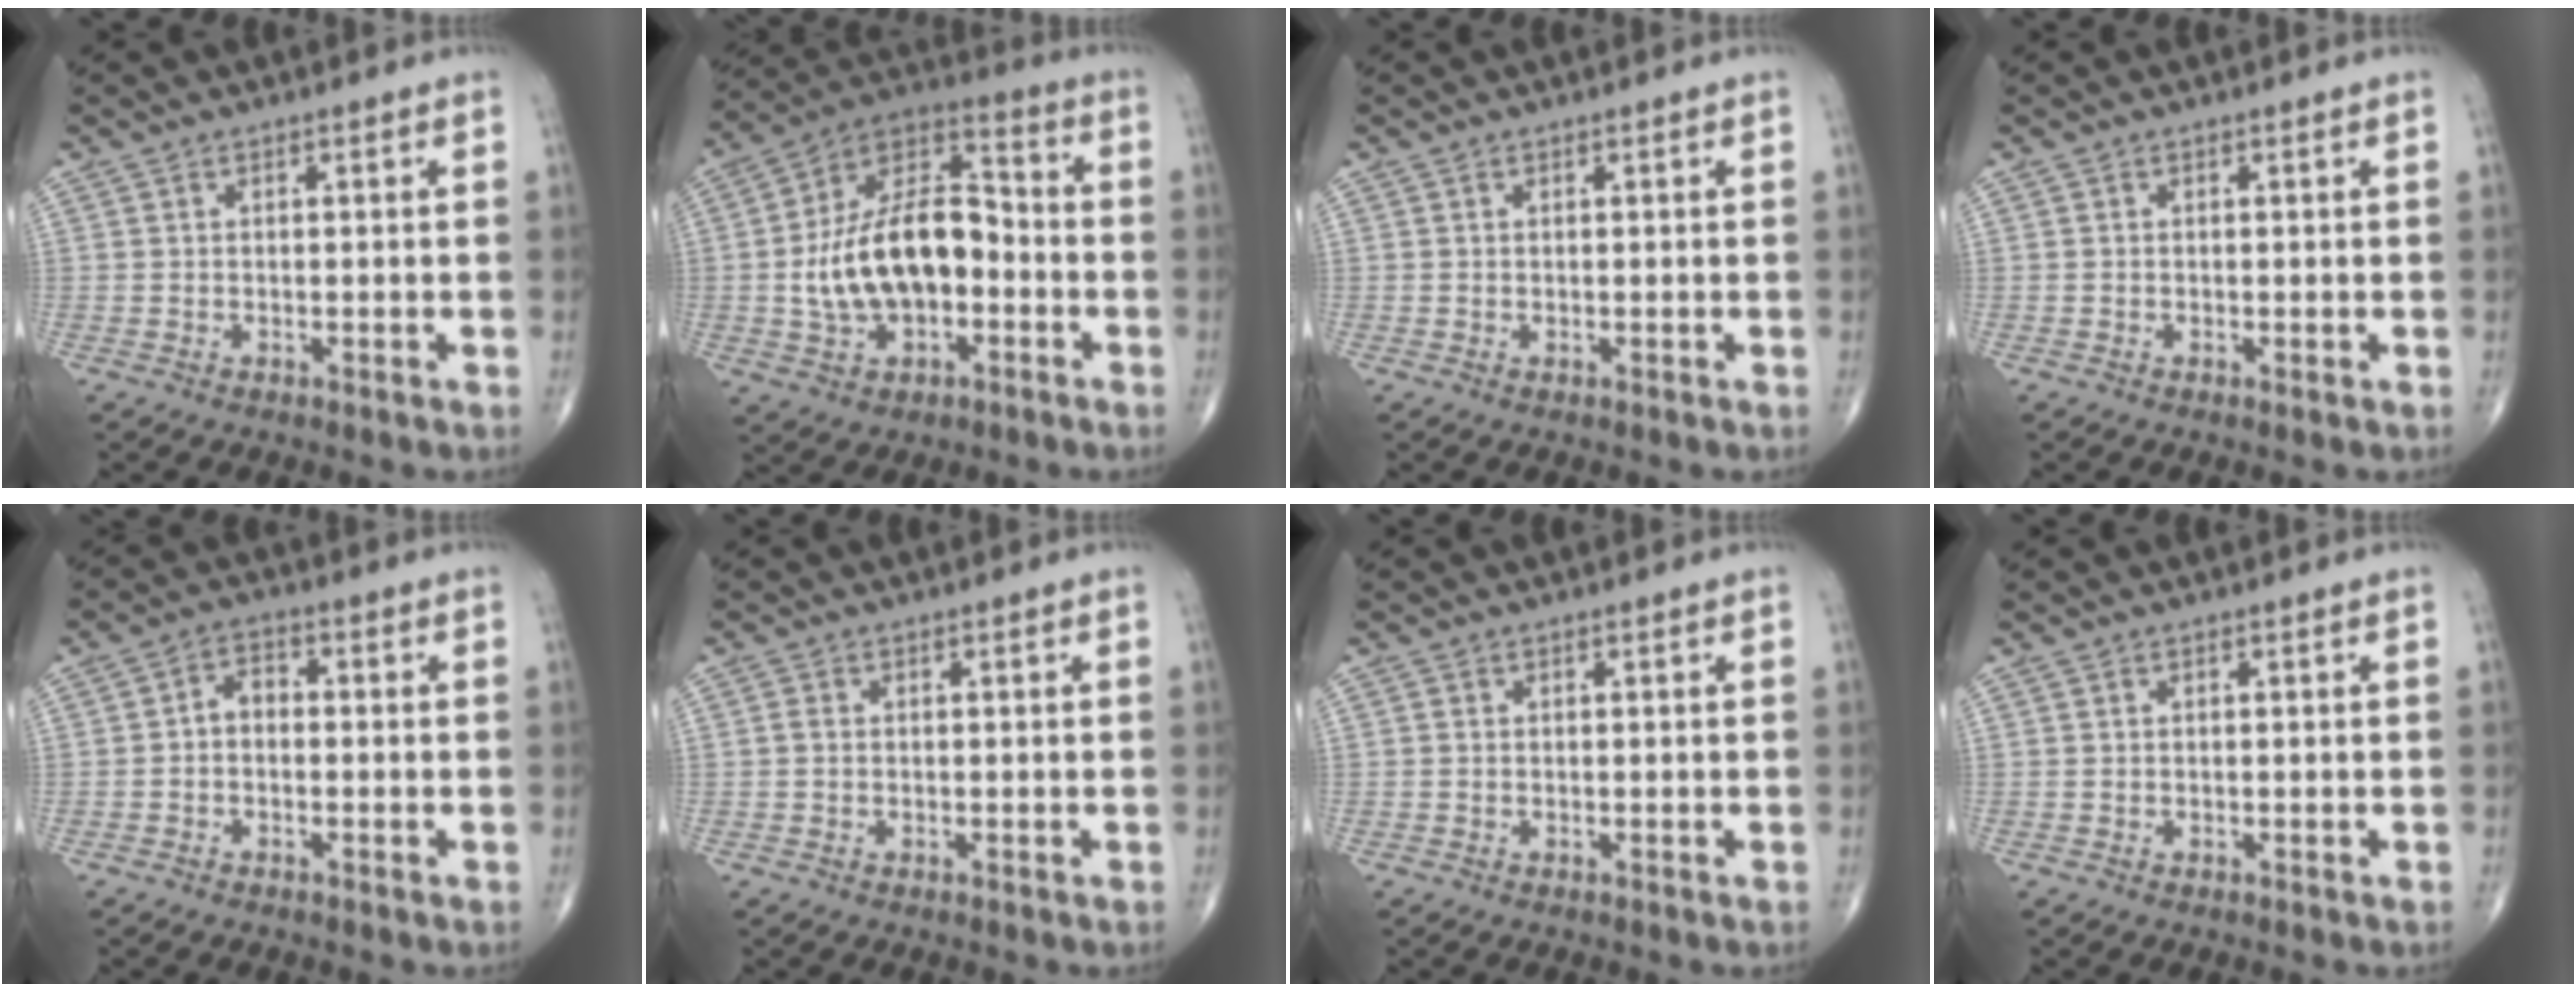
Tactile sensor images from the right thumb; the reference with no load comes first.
{"total": 18.3, "force": [-2.5, 10.7, 14.6], "torque": [-0.244, 0.042, -0.045]}
{"total": 0.0}
{"total": 0.0}
{"total": 3.5, "force": [-0.6, 2.5, 2.4], "torque": [-0.030, 0.017, -0.020]}
{"total": 1.0, "force": [0.0, 0.7, 0.7], "torque": [-0.012, 0.000, -0.001]}
{"total": 0.0}
{"total": 0.0}